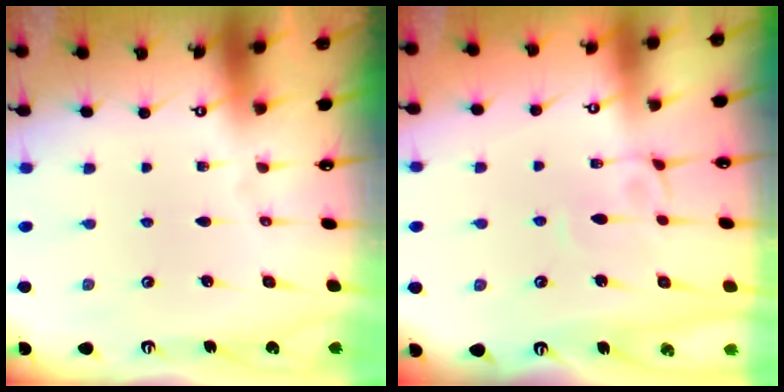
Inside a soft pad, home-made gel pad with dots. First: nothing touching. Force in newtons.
{"total": 2.6, "press": 2.6, "slide": 0.3}